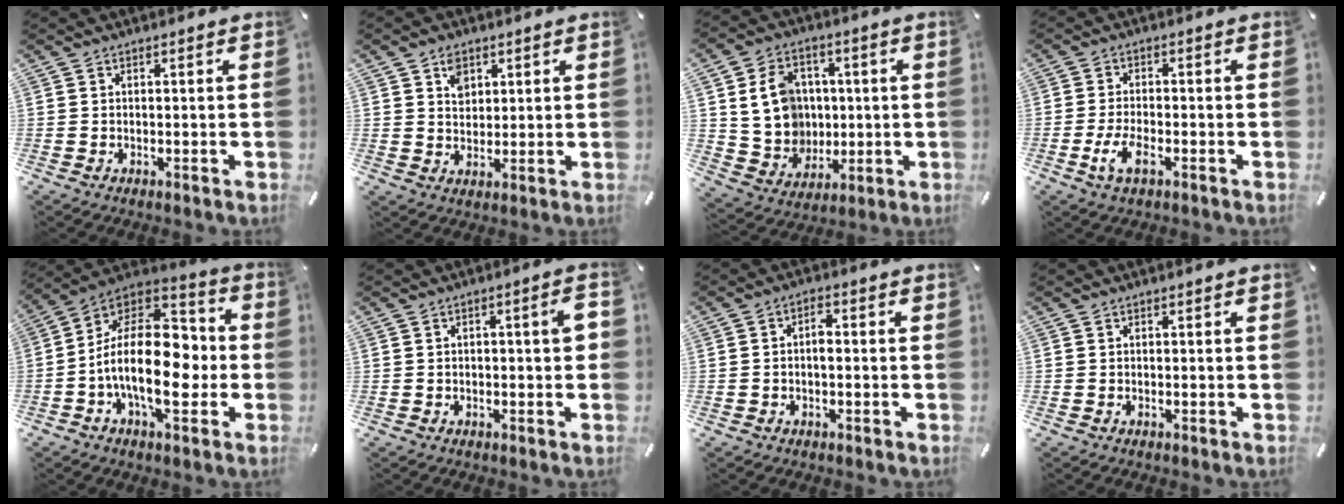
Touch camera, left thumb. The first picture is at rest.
{"total": 5.0, "force": [2.5, 4.2, 1.3], "torque": [-0.015, 0.000, 0.042]}
{"total": 12.6, "force": [2.3, 11.4, 4.9], "torque": [-0.090, 0.006, 0.058]}
{"total": 5.1, "force": [-2.1, 1.9, 4.2], "torque": [-0.094, -0.003, -0.041]}
{"total": 22.5, "force": [-4.2, 12.9, 17.9], "torque": [-0.324, 0.014, -0.067]}
{"total": 4.7, "force": [0.0, 1.7, 4.4], "torque": [-0.060, 0.007, -0.004]}
{"total": 2.7, "force": [-0.3, 1.5, 2.2], "torque": [-0.044, 0.009, -0.007]}
{"total": 0.0}